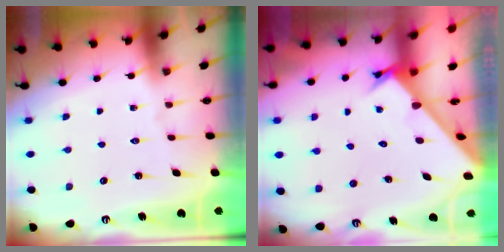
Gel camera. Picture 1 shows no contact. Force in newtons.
{"total": 2.7, "press": 2.7, "slide": 0.3}